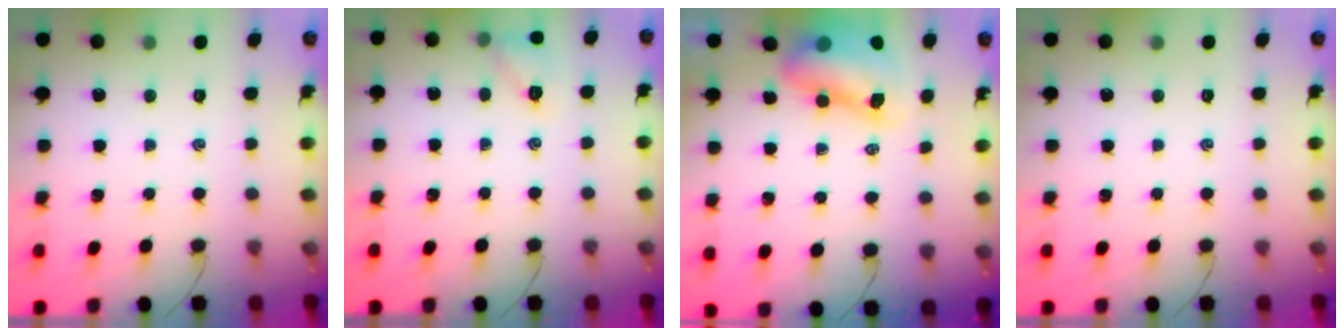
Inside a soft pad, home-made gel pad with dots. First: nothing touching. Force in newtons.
{"total": 7.8, "press": 7.7, "slide": 1.1}
{"total": 9.9, "press": 9.5, "slide": 2.7}
{"total": 0.0}